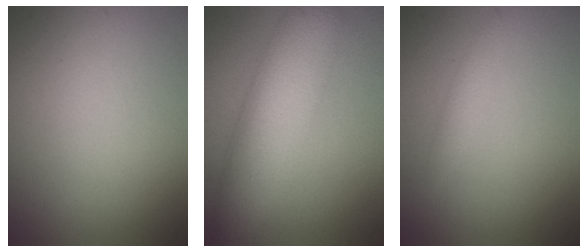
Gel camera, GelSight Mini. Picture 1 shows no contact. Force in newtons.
{"total": 7.2, "press": 7.2, "slide": 0.3}
{"total": 1.2, "press": 1.2, "slide": 0.0}